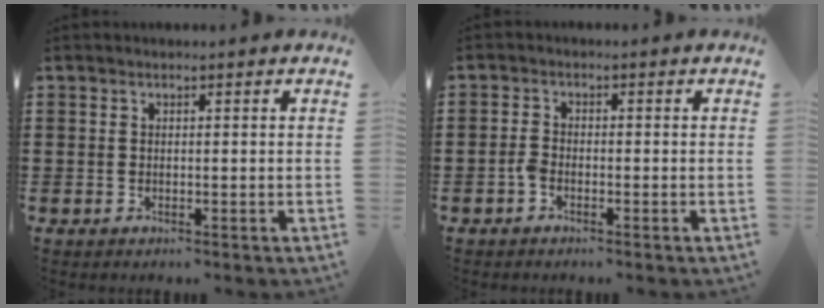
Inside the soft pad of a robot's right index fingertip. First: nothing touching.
{"total": 1.7, "force": [-1.0, 0.8, 1.1], "torque": [-0.037, -0.003, -0.025]}